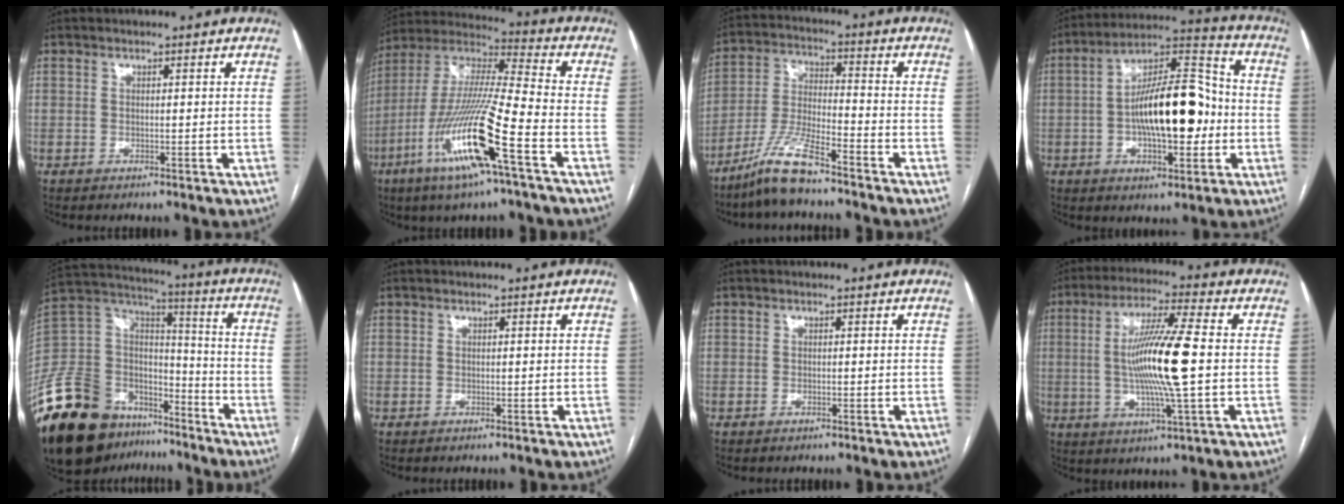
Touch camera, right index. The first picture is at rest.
{"total": 18.8, "force": [-8.2, 0.5, 16.9], "torque": [-0.362, -0.027, -0.160]}
{"total": 9.4, "force": [-7.3, 0.8, 5.9], "torque": [-0.129, -0.016, -0.145]}
{"total": 16.2, "force": [-1.8, 5.6, 15.1], "torque": [-0.260, 0.028, -0.027]}
{"total": 26.8, "force": [-18.1, 14.5, 13.3], "torque": [-0.331, 0.022, -0.317]}
{"total": 0.0}
{"total": 0.0}
{"total": 13.3, "force": [-0.2, 0.3, 13.3], "torque": [-0.254, -0.002, -0.005]}